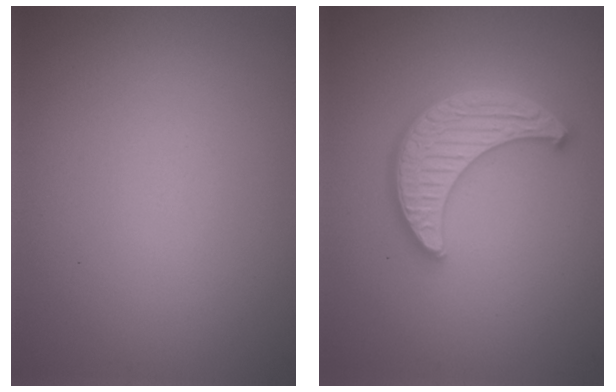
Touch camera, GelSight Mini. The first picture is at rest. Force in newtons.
{"total": 4.4, "press": 3.8, "slide": 2.2}